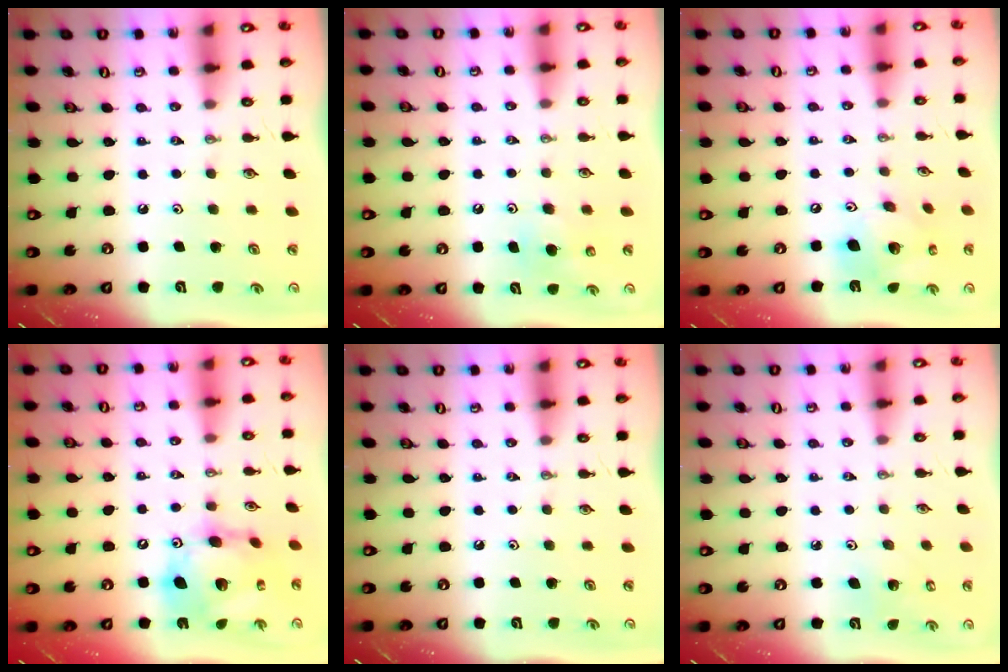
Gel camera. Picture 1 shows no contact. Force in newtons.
{"total": 7.0, "press": 6.8, "slide": 1.4}
{"total": 15.6, "press": 15.4, "slide": 2.5}
{"total": 17.3, "press": 17.2, "slide": 1.8}
{"total": 0.0}
{"total": 4.4, "press": 4.4, "slide": 0.4}